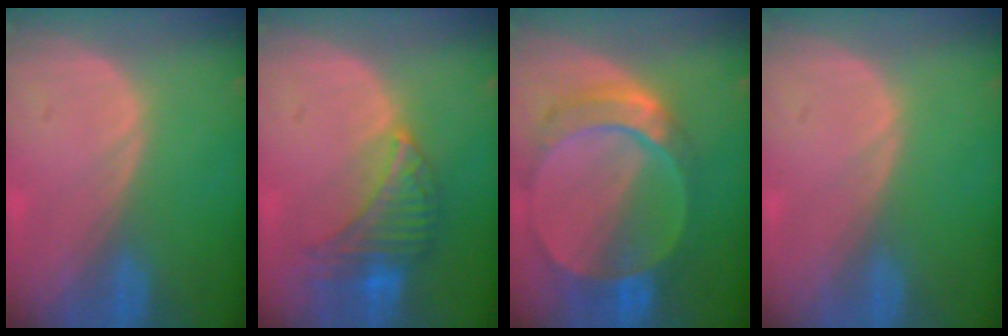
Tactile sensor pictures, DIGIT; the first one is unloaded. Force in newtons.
{"total": 7.7, "press": 7.0, "slide": 3.2}
{"total": 9.5, "press": 8.3, "slide": 4.4}
{"total": 0.0}